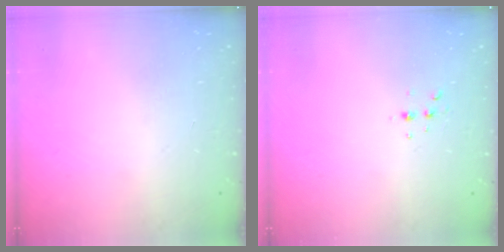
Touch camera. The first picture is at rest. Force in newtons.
{"total": 3.1, "press": 3.1, "slide": 0.6}